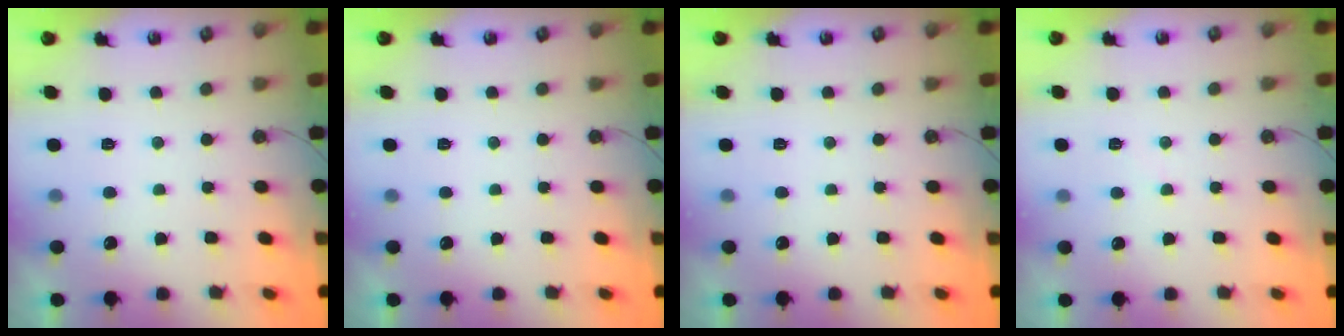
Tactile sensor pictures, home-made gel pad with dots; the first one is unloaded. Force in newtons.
{"total": 0.0}
{"total": 0.0}
{"total": 4.7, "press": 4.6, "slide": 0.6}